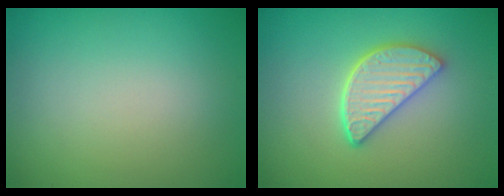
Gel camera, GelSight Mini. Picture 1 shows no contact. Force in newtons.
{"total": 4.2, "press": 3.3, "slide": 2.5}